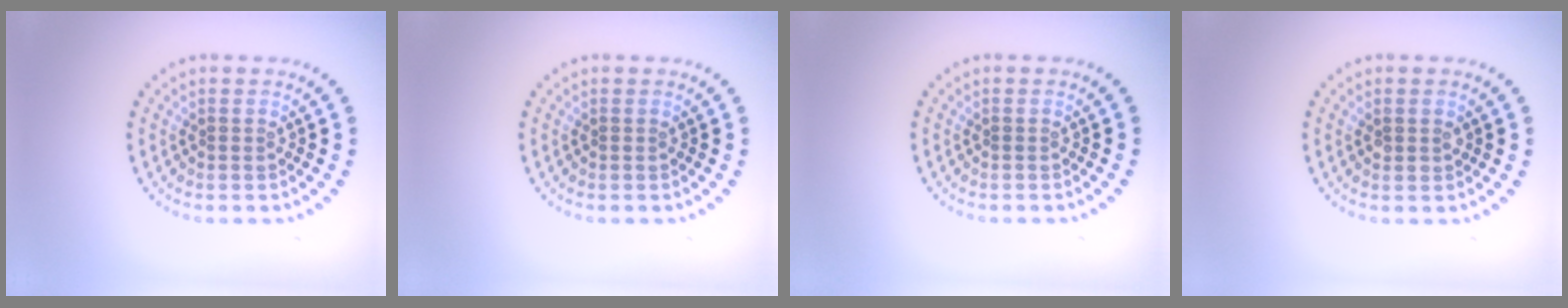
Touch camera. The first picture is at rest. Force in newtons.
{"total": 0.0}
{"total": 0.0}
{"total": 1.2, "press": 1.1, "slide": 0.3}